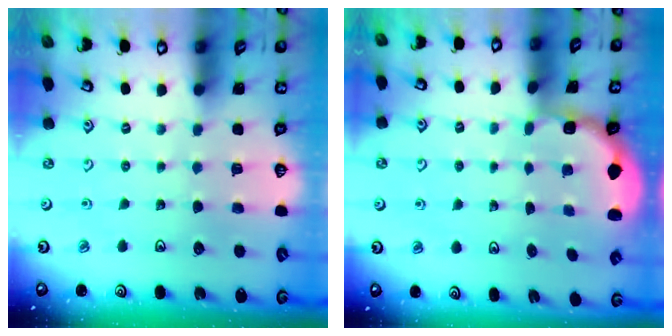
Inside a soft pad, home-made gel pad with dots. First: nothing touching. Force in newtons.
{"total": 1.9, "press": 1.7, "slide": 0.8}